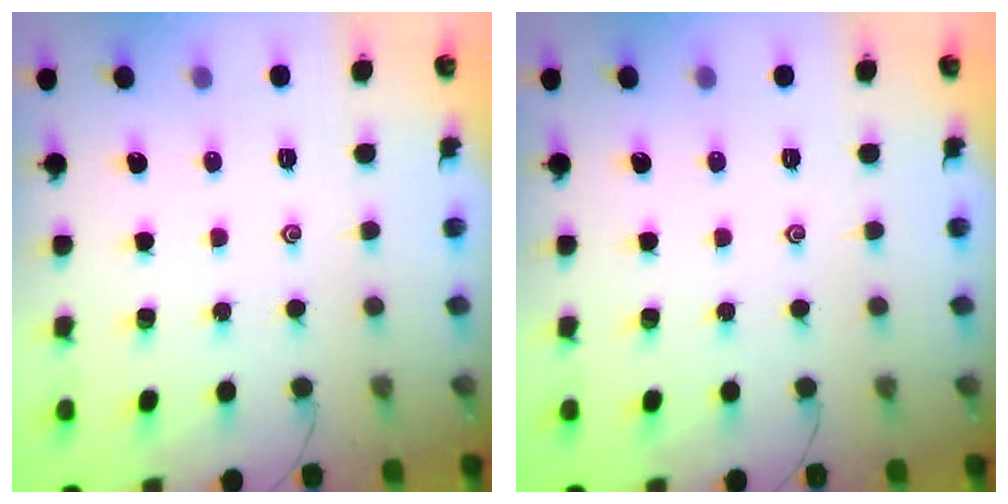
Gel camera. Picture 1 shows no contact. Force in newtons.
{"total": 0.0}